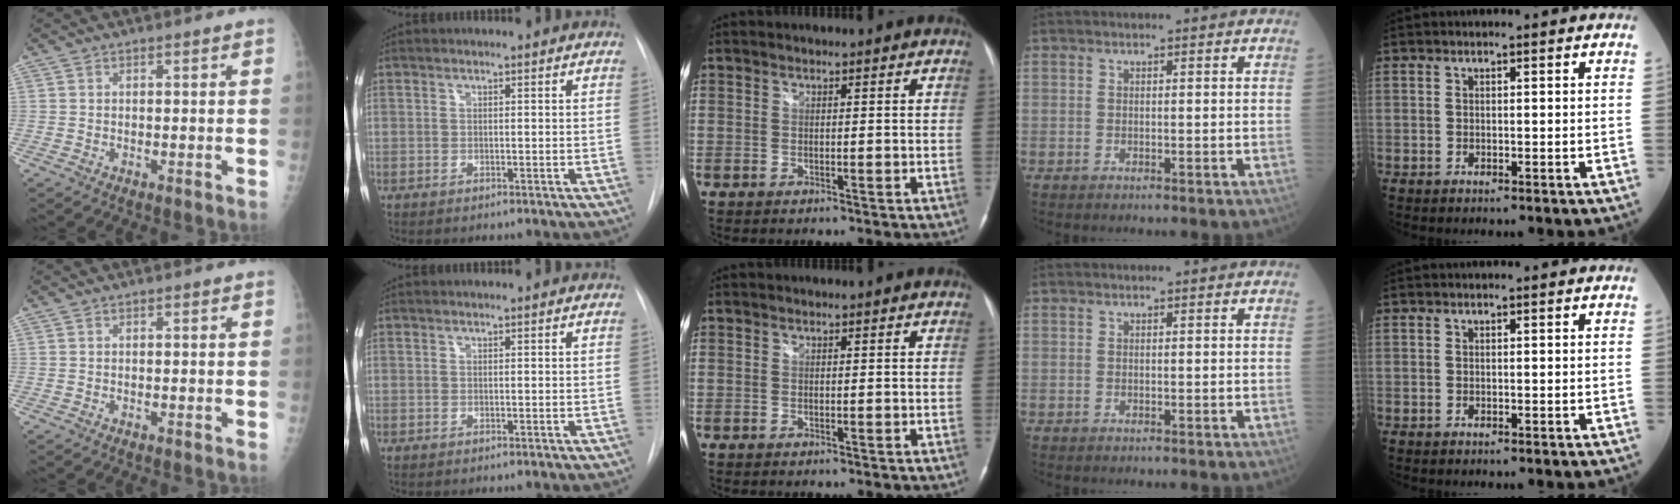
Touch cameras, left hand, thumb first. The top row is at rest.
{}